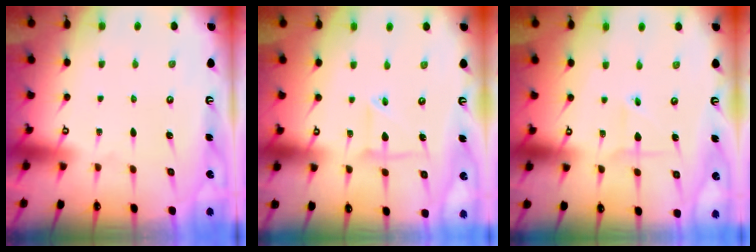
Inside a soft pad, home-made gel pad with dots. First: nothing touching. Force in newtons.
{"total": 4.0, "press": 3.9, "slide": 0.7}
{"total": 2.0, "press": 1.9, "slide": 0.3}